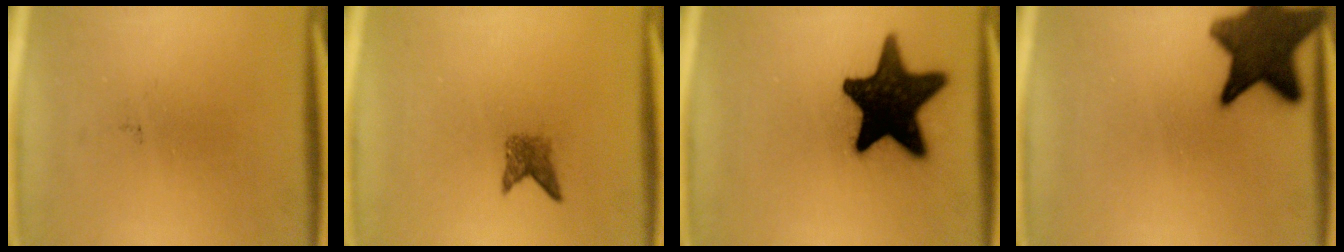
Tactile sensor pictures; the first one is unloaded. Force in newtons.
{"total": 2.1}
{"total": 19.4}
{"total": 13.4}